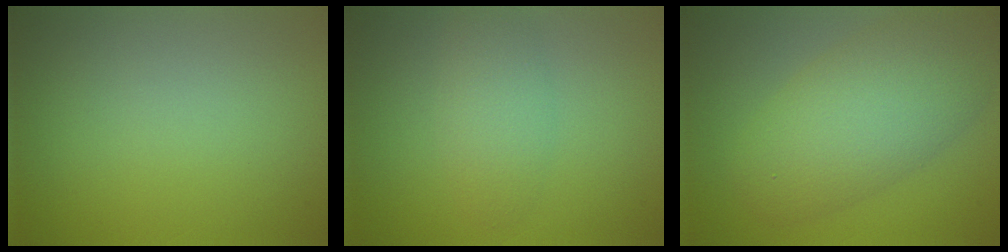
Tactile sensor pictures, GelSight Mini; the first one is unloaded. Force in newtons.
{"total": 2.8, "press": 2.8, "slide": 0.1}
{"total": 7.1, "press": 7.1, "slide": 0.2}